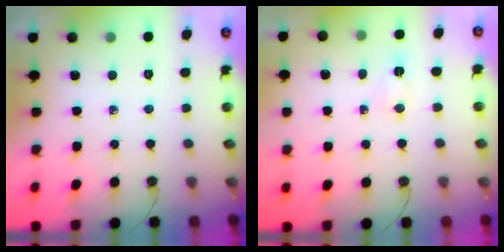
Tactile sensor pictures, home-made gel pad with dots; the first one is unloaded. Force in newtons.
{"total": 2.7, "press": 2.6, "slide": 0.3}